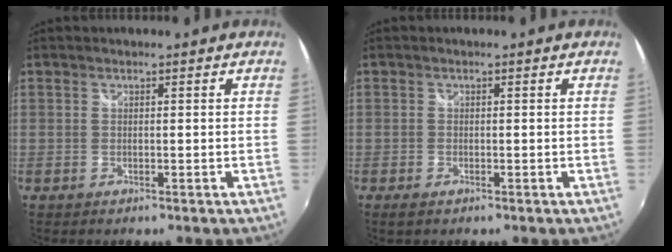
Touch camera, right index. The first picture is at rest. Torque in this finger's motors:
{"motor_torque": [0.01, 0.00, 0.05, 0.00]}